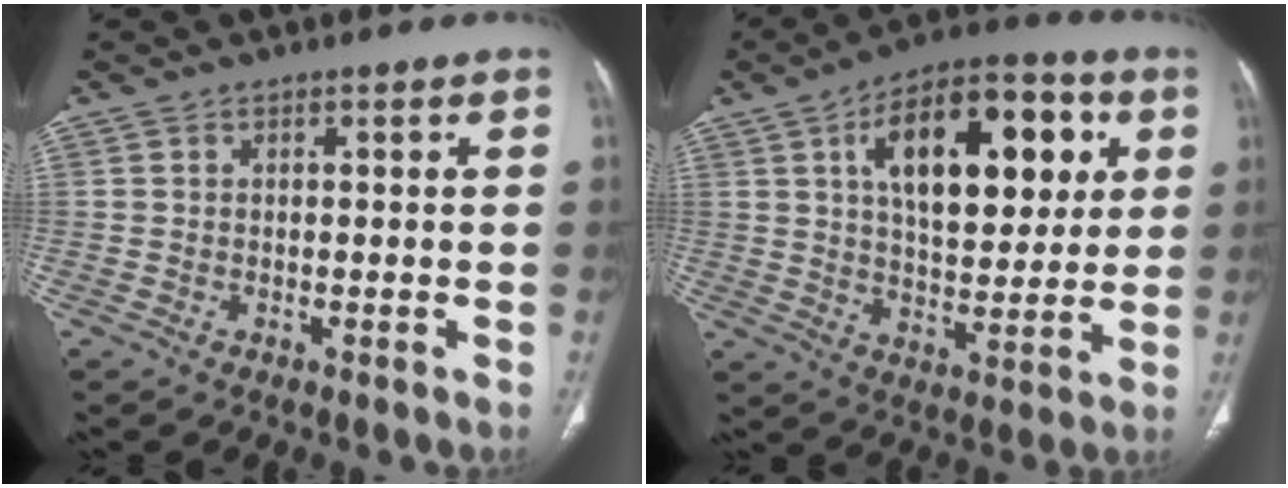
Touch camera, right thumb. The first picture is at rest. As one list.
[{"total": 21.3, "force": [6.8, 10.8, 17.1], "torque": [-0.216, -0.004, 0.101]}]